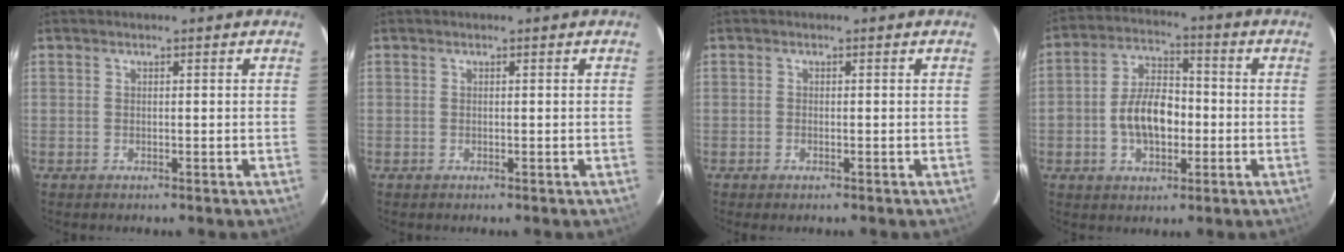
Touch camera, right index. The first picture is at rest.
{"total": 0.0}
{"total": 0.7, "force": [-0.5, 0.3, 0.3], "torque": [-0.005, -0.001, -0.009]}
{"total": 10.0, "force": [-2.0, 5.9, 7.8], "torque": [-0.149, 0.020, -0.030]}